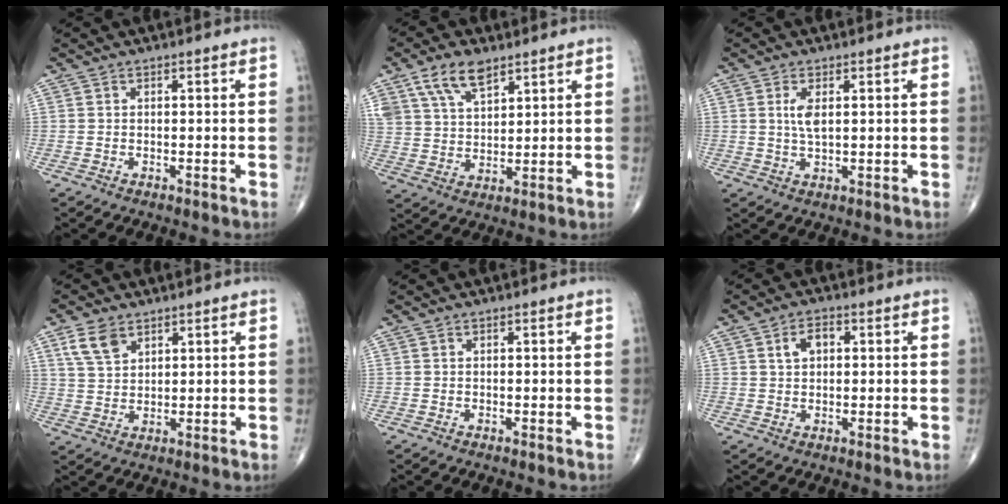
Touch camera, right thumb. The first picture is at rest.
{"total": 9.3, "force": [5.8, 4.6, 5.6], "torque": [-0.096, -0.020, 0.117]}
{"total": 3.5, "force": [0.9, 1.3, 3.1], "torque": [-0.063, -0.005, 0.021]}
{"total": 5.9, "force": [3.6, 3.3, 3.2], "torque": [-0.055, -0.014, 0.079]}
{"total": 0.0}
{"total": 4.0, "force": [1.1, 2.6, 2.8], "torque": [-0.044, 0.007, 0.018]}